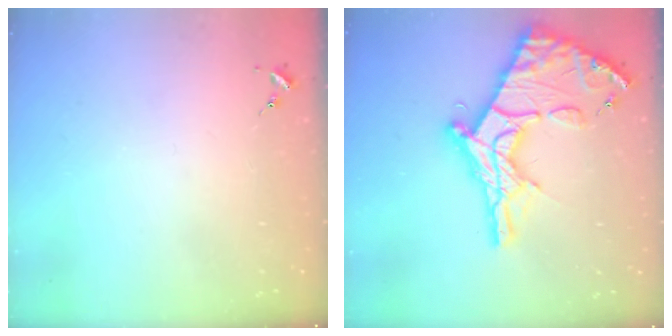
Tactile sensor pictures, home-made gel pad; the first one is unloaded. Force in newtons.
{"total": 25.9, "press": 25.8, "slide": 2.1}